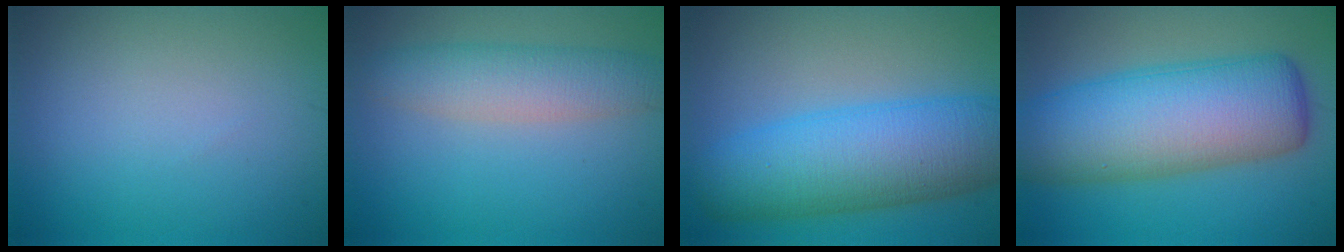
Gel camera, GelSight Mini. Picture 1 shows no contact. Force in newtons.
{"total": 4.3, "press": 4.3, "slide": 0.1}
{"total": 9.8, "press": 9.8, "slide": 0.1}
{"total": 11.5, "press": 11.5, "slide": 0.3}